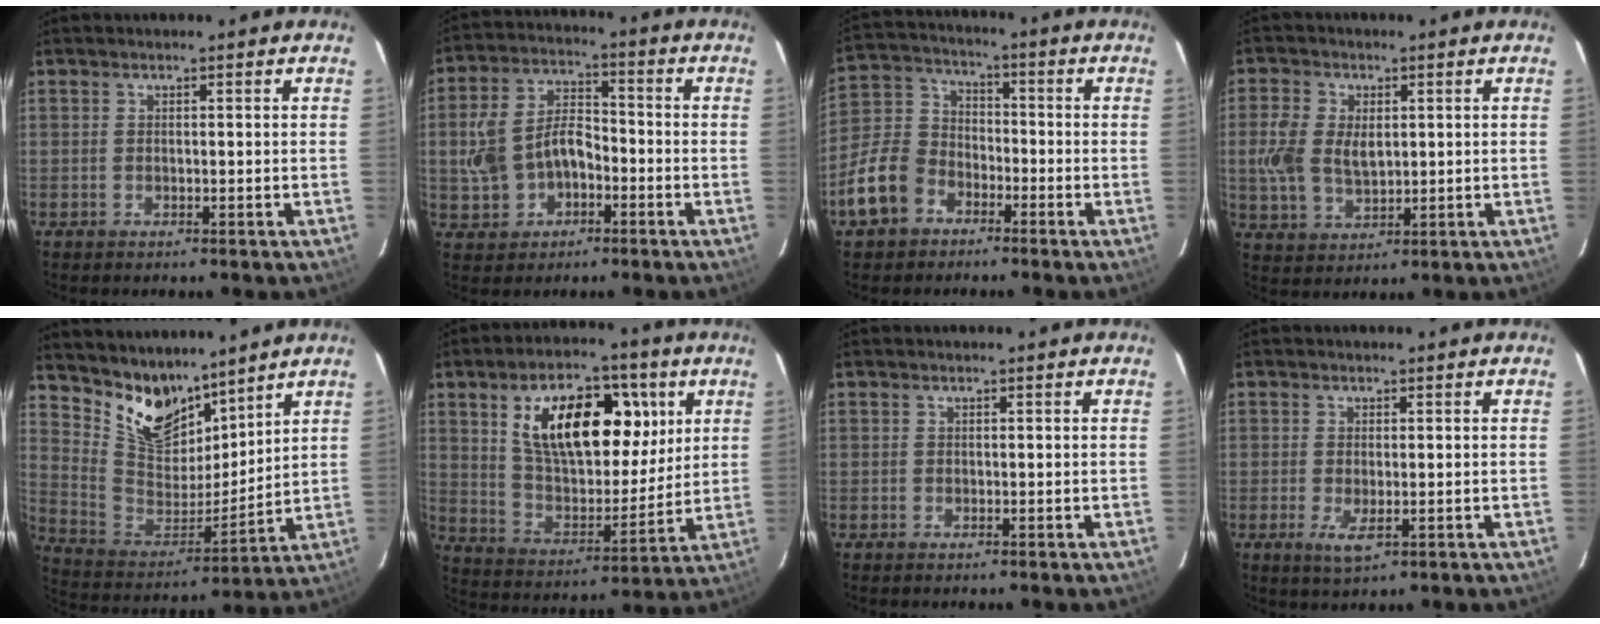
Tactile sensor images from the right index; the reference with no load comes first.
{"total": 10.9, "force": [-3.0, 7.6, 7.2], "torque": [-0.164, 0.022, -0.043]}
{"total": 12.2, "force": [-6.7, 8.8, 5.1], "torque": [-0.126, 0.035, -0.122]}
{"total": 8.6, "force": [0.7, 5.8, 6.3], "torque": [-0.143, 0.006, 0.016]}
{"total": 13.6, "force": [10.7, 6.8, 4.9], "torque": [-0.103, -0.006, 0.214]}
{"total": 21.1, "force": [7.9, 10.8, 16.4], "torque": [-0.278, 0.016, 0.141]}
{"total": 0.0}
{"total": 3.5, "force": [-1.0, 1.2, 3.2], "torque": [-0.063, -0.012, -0.014]}